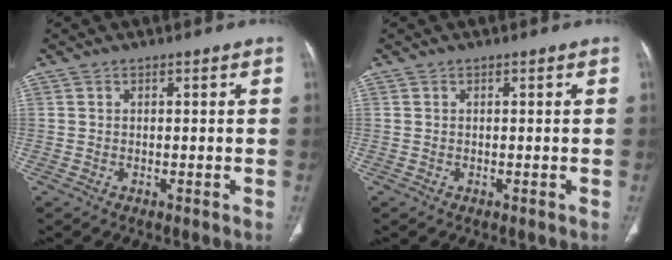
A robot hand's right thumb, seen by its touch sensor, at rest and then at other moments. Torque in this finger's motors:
{"motor_torque": [0.24, 0.07, 0.14, -0.14, 0.02]}